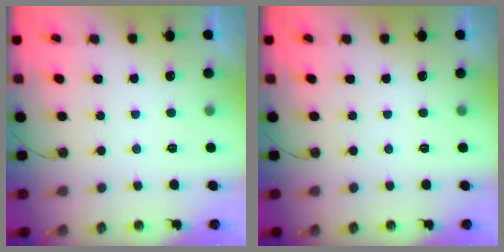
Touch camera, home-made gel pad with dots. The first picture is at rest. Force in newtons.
{"total": 0.0}